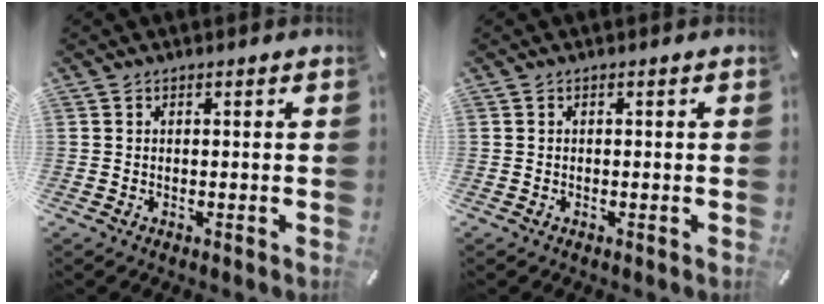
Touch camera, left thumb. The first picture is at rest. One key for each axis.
{"total": 0.0}